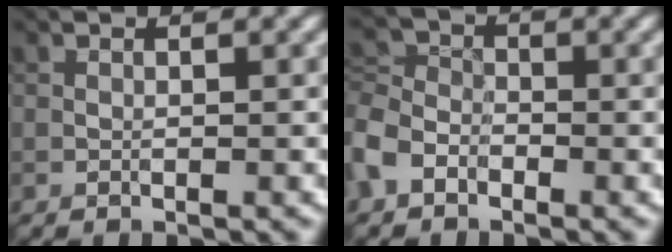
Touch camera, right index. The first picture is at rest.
{"total": 4.4, "force": [-2.6, 2.9, 1.9], "torque": [-0.046, 0.005, -0.070]}